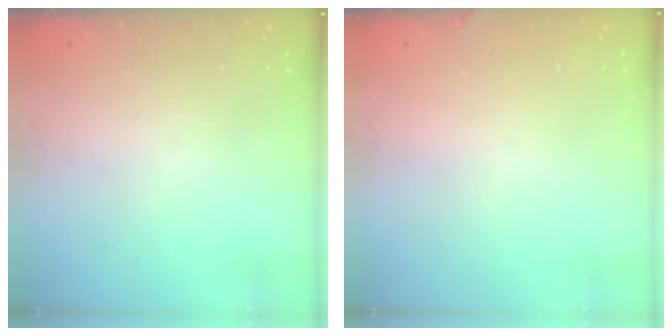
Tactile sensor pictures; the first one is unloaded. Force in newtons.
{"total": 2.3, "press": 2.3, "slide": 0.1}